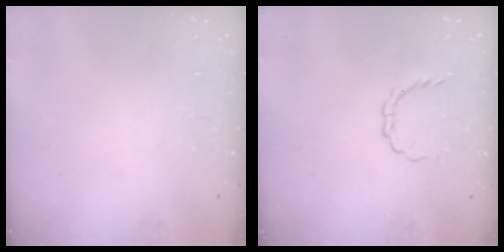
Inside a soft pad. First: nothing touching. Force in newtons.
{"total": 3.4, "press": 3.4, "slide": 0.3}